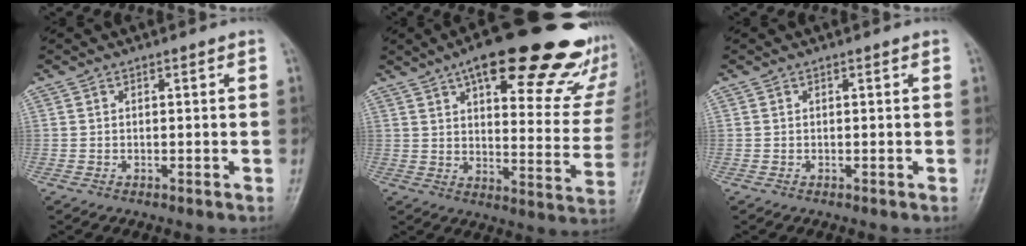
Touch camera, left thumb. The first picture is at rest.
{"total": 29.7, "force": [18.9, 9.7, 20.7], "torque": [-0.243, -0.056, 0.247]}
{"total": 0.0}